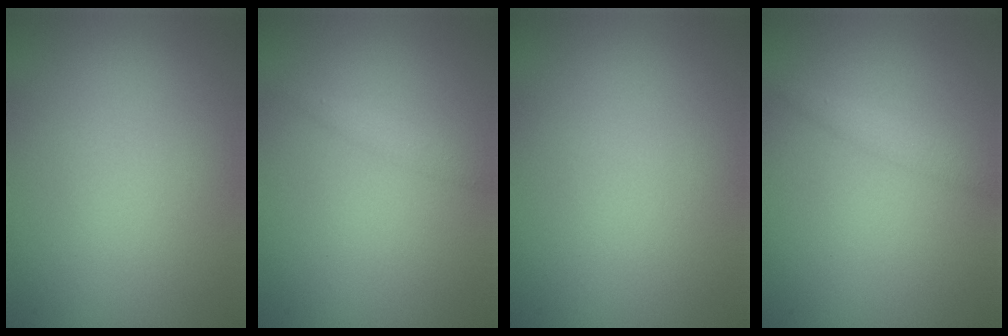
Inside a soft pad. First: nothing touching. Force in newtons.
{"total": 1.0, "press": 1.0, "slide": 0.0}
{"total": 0.0}
{"total": 1.4, "press": 1.4, "slide": 0.0}